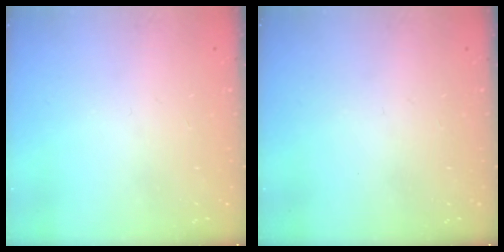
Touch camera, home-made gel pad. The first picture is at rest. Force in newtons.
{"total": 0.0}